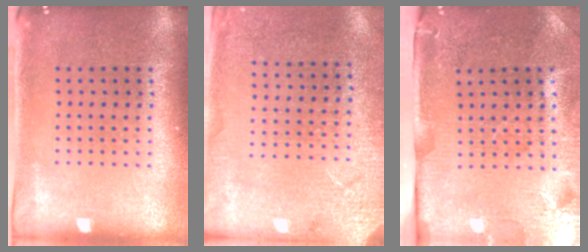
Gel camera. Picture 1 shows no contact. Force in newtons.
{"total": 2.6, "press": 2.5, "slide": 0.8}
{"total": 4.5, "press": 3.7, "slide": 2.5}